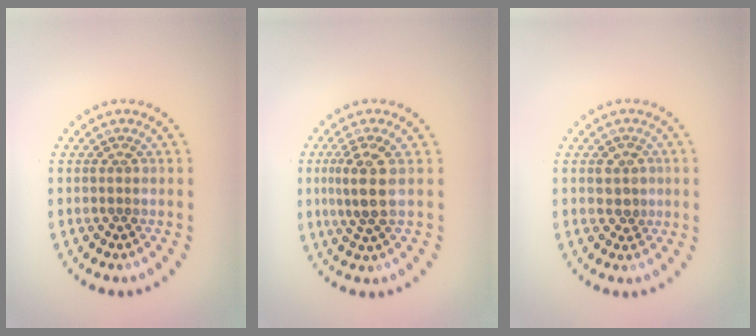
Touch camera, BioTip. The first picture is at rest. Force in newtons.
{"total": 3.0, "press": 2.7, "slide": 1.2}
{"total": 1.6, "press": 1.5, "slide": 0.5}